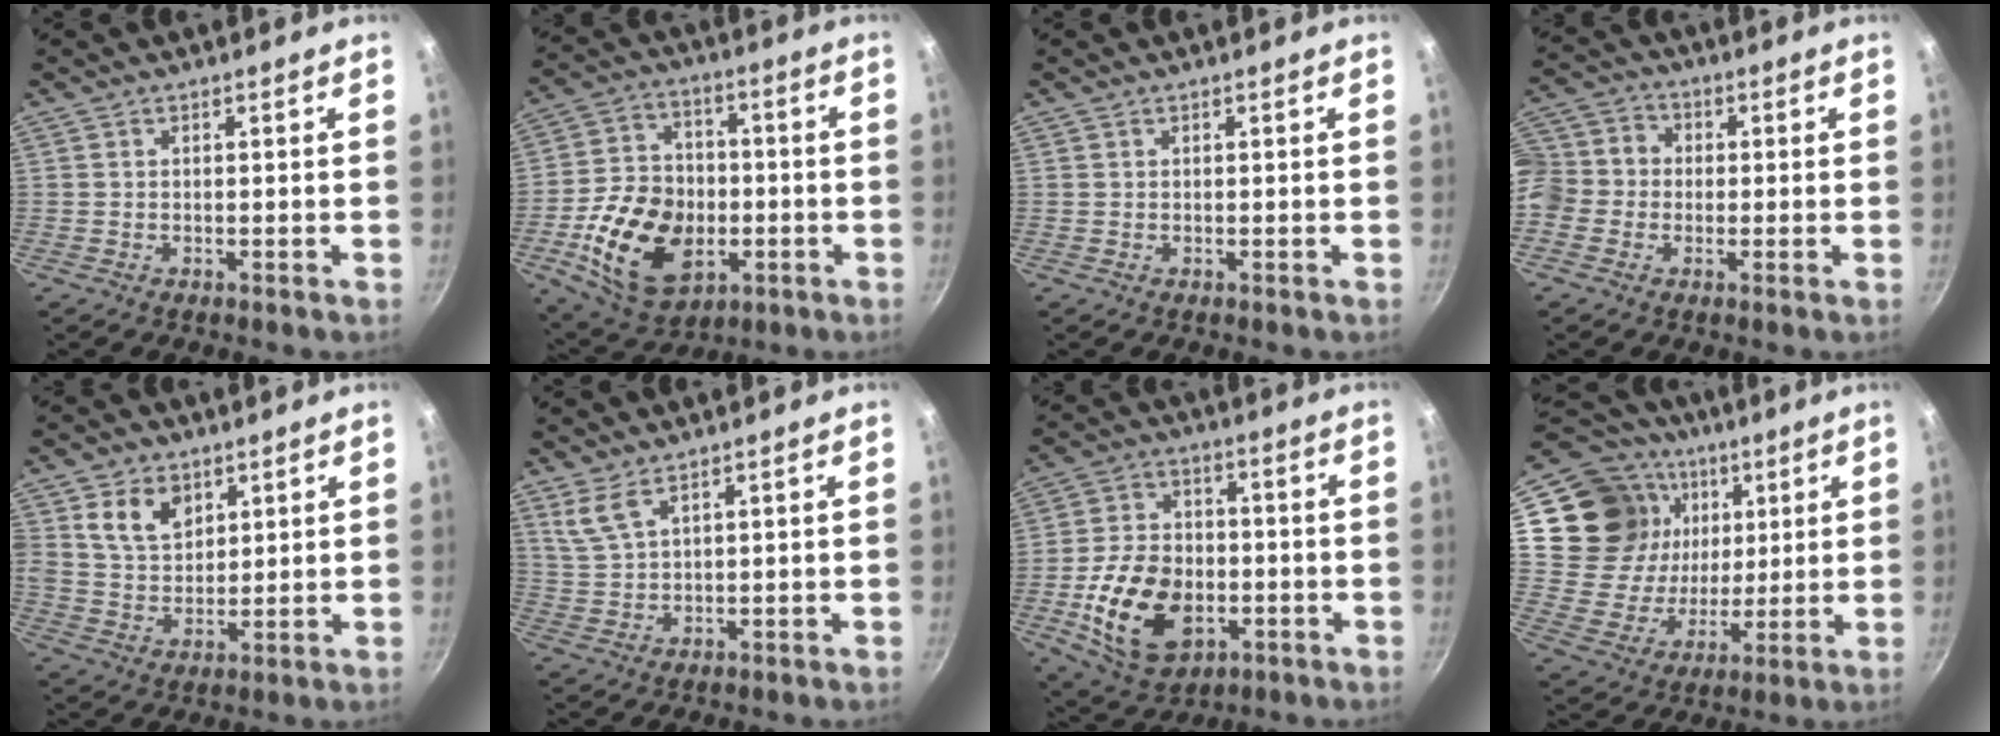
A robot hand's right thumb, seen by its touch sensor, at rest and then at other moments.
{"total": 18.5, "force": [-4.6, 12.6, 12.8], "torque": [-0.215, 0.020, -0.069]}
{"total": 0.0}
{"total": 11.5, "force": [-0.8, 10.2, 5.2], "torque": [-0.098, 0.036, -0.034]}
{"total": 9.0, "force": [3.9, 6.4, 5.0], "torque": [-0.071, -0.020, 0.072]}
{"total": 4.3, "force": [3.0, 1.5, 2.8], "torque": [-0.058, -0.017, 0.070]}
{"total": 18.0, "force": [-4.4, 12.3, 12.4], "torque": [-0.207, 0.019, -0.065]}
{"total": 20.9, "force": [7.7, 17.1, 9.2], "torque": [-0.154, -0.007, 0.146]}